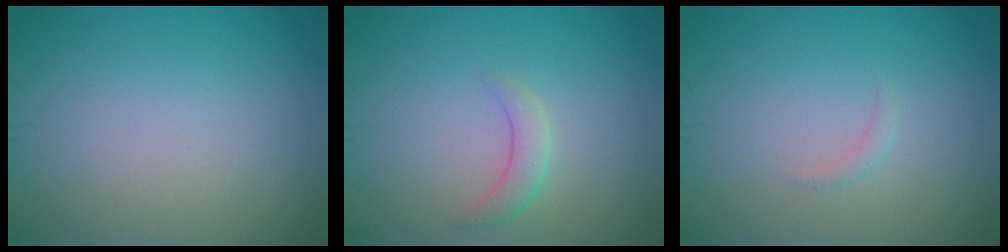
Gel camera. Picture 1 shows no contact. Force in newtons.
{"total": 1.8, "press": 1.8, "slide": 0.2}
{"total": 0.6, "press": 0.6, "slide": 0.1}